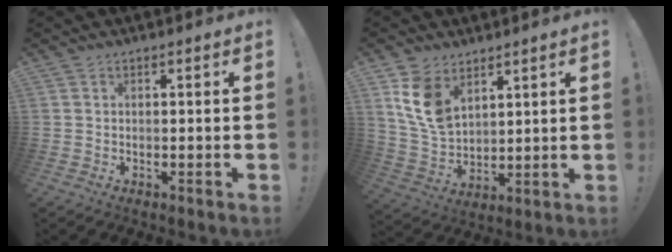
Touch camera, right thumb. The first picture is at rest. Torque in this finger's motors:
{"motor_torque": [1.13, 1.19, 0.26, 0.44, 0.09]}